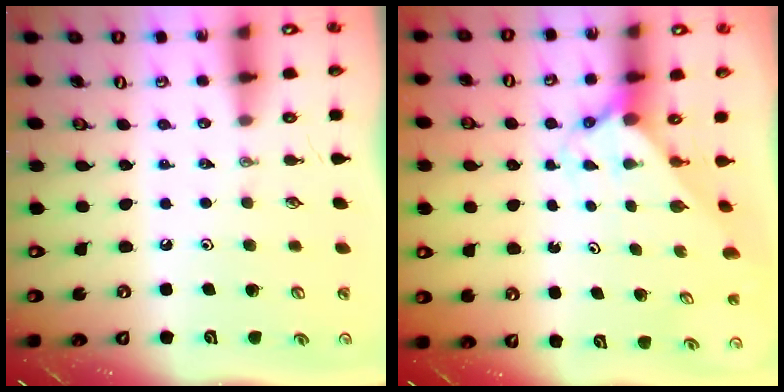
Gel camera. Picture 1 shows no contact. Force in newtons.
{"total": 1.7, "press": 1.7, "slide": 0.2}